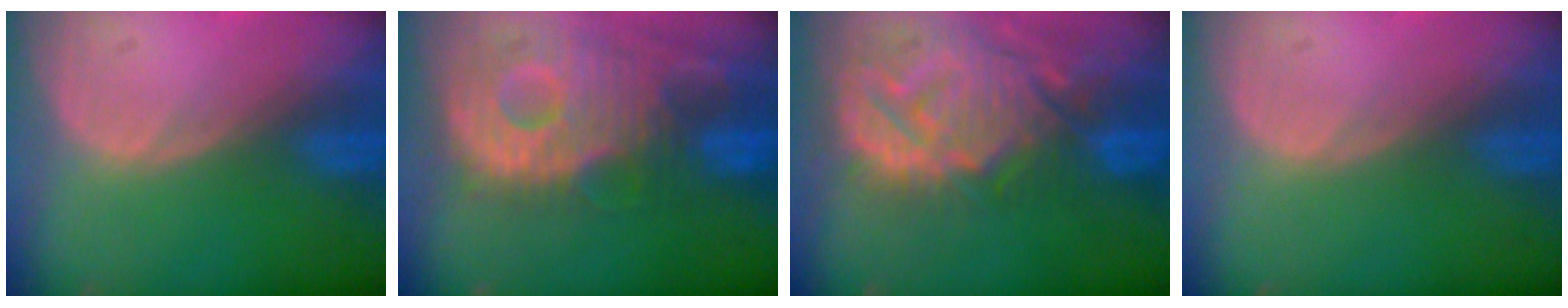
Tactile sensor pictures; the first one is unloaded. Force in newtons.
{"total": 13.0, "press": 11.3, "slide": 6.3}
{"total": 14.3, "press": 12.2, "slide": 7.5}
{"total": 0.0}